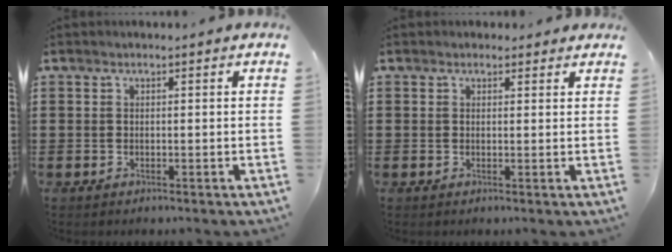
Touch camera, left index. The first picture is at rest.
{"total": 1.4, "force": [1.2, 0.8, 0.2], "torque": [-0.006, 0.007, 0.022]}